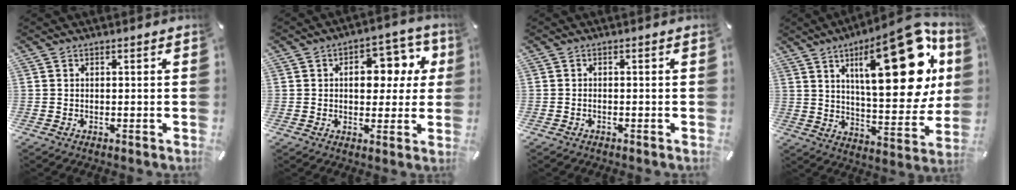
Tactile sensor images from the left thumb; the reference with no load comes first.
{"total": 11.3, "force": [2.5, 7.2, 8.3], "torque": [-0.096, -0.009, 0.036]}
{"total": 1.1, "force": [-0.7, 0.4, 0.7], "torque": [-0.015, 0.000, -0.014]}
{"total": 29.8, "force": [11.6, 11.9, 24.8], "torque": [-0.342, -0.064, 0.181]}